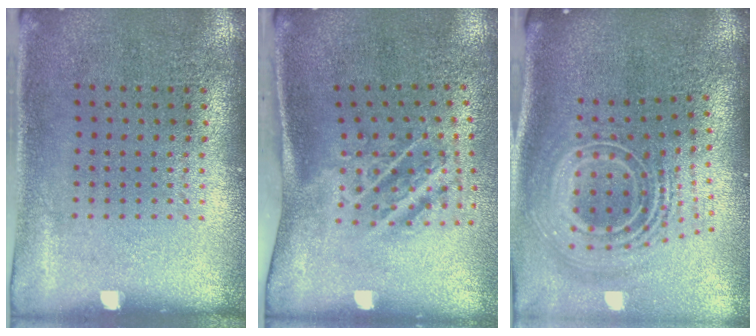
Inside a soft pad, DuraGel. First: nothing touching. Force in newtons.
{"total": 2.0, "press": 1.2, "slide": 1.6}
{"total": 2.9, "press": 1.9, "slide": 2.1}